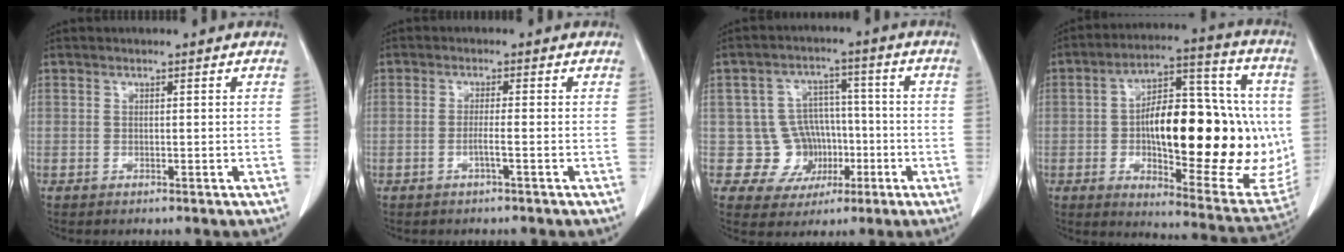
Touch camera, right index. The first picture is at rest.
{"total": 1.7, "force": [-0.8, -0.4, 1.5], "torque": [-0.028, 0.000, -0.016]}
{"total": 7.8, "force": [-1.4, 7.6, 1.3], "torque": [-0.008, 0.026, -0.015]}
{"total": 27.2, "force": [-1.1, 9.3, 25.6], "torque": [-0.331, 0.023, -0.004]}